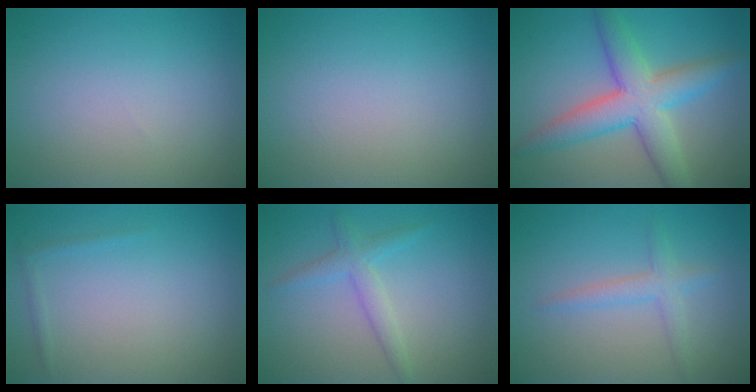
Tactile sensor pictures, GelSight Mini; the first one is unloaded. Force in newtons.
{"total": 0.0}
{"total": 6.8, "press": 6.8, "slide": 0.3}
{"total": 0.6, "press": 0.6, "slide": 0.1}
{"total": 2.2, "press": 2.2, "slide": 0.1}
{"total": 2.0, "press": 2.0, "slide": 0.1}